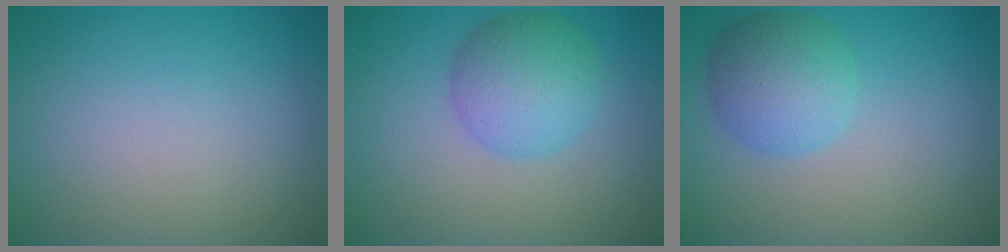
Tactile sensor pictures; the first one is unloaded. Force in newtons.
{"total": 4.7, "press": 4.7, "slide": 0.1}
{"total": 4.5, "press": 4.5, "slide": 0.2}